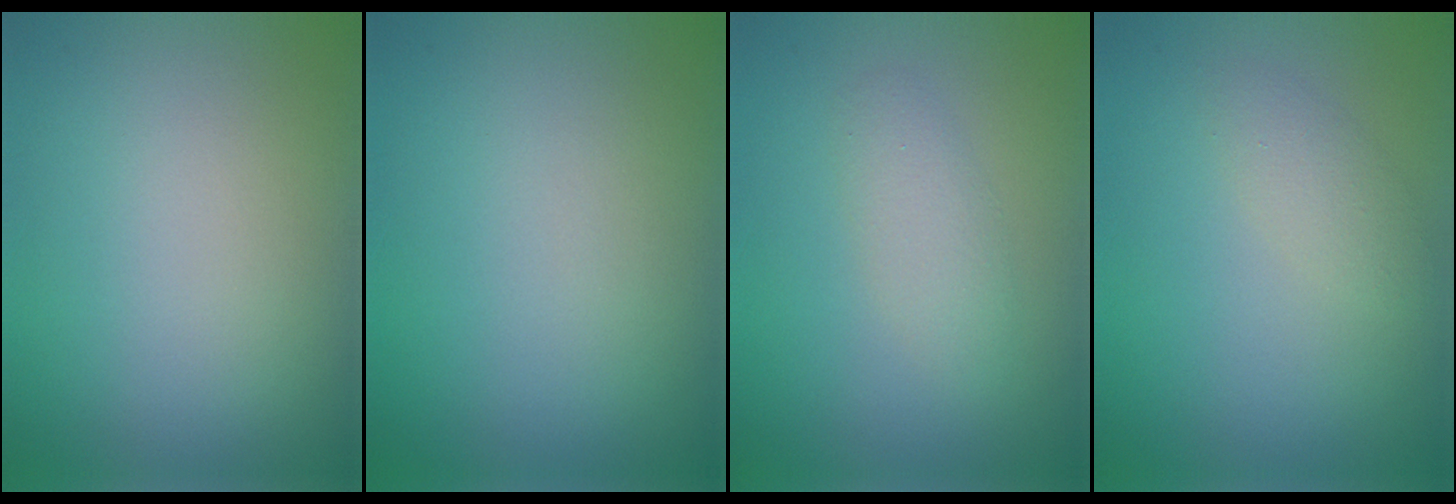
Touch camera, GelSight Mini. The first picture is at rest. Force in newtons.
{"total": 0.0}
{"total": 1.9, "press": 1.9, "slide": 0.0}
{"total": 1.5, "press": 1.5, "slide": 0.0}